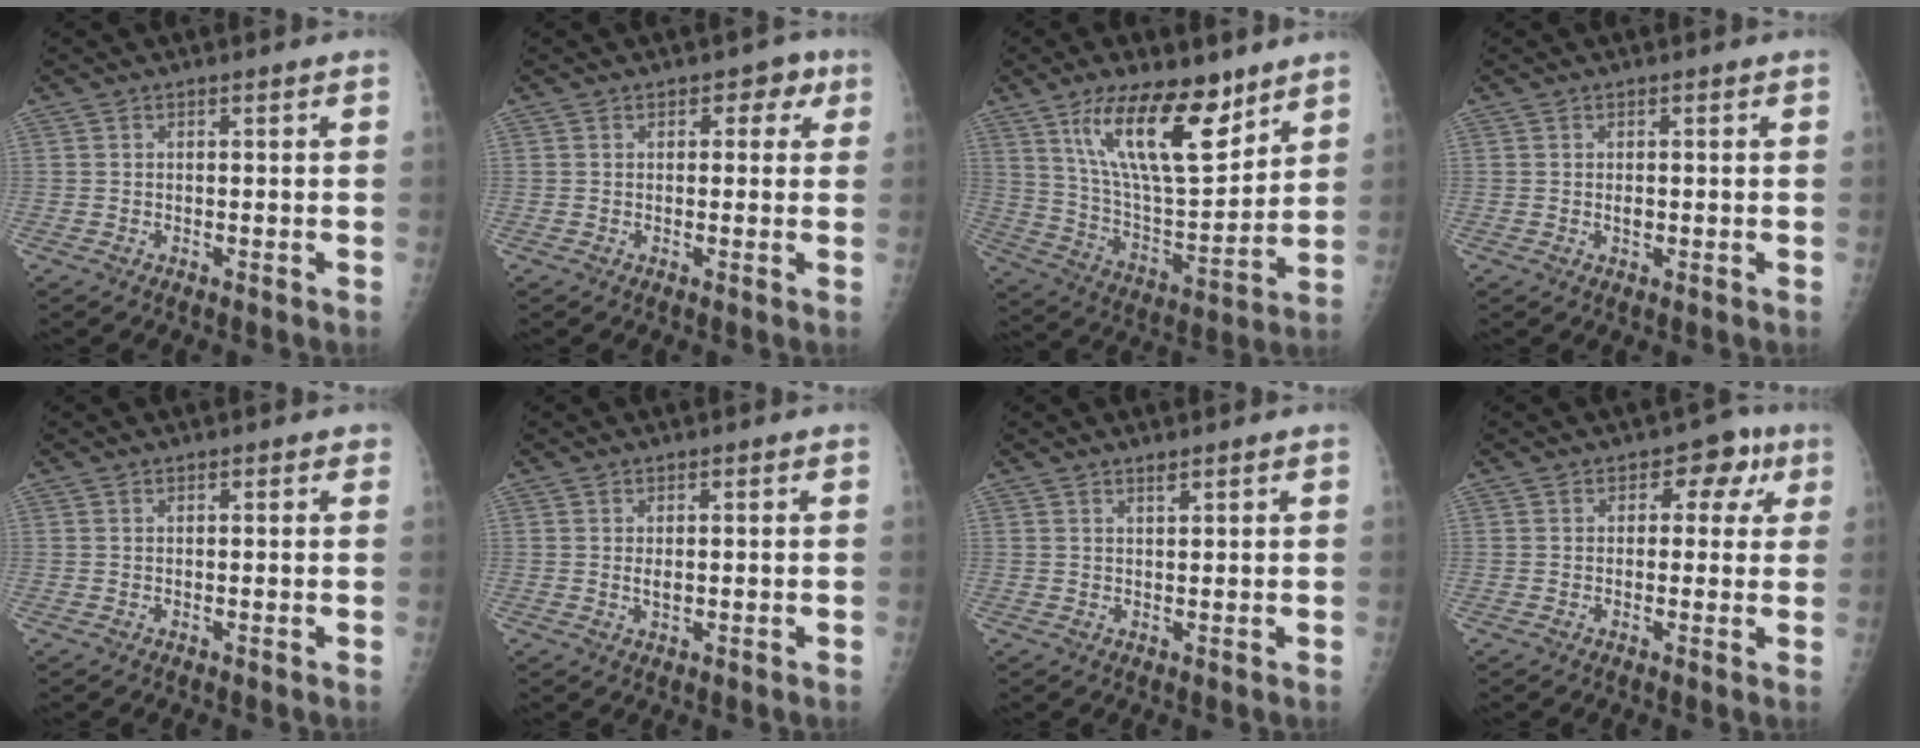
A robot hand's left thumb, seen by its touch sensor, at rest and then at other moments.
{"total": 3.6, "force": [1.4, 2.6, 2.1], "torque": [0.008, 0.002, 0.008]}
{"total": 18.9, "force": [11.2, 6.9, 13.5], "torque": [-0.195, -0.068, 0.209]}
{"total": 1.0, "force": [-0.1, 0.6, 0.8], "torque": [-0.008, -0.001, 0.000]}
{"total": 0.7, "force": [0.5, 0.4, 0.3], "torque": [0.003, -0.002, 0.002]}
{"total": 1.5, "force": [0.1, 0.8, 1.3], "torque": [-0.016, -0.003, 0.004]}
{"total": 1.3, "force": [1.0, 0.3, 0.7], "torque": [-0.008, -0.008, 0.019]}
{"total": 6.1, "force": [2.0, 4.4, 3.8], "torque": [0.005, 0.002, 0.012]}